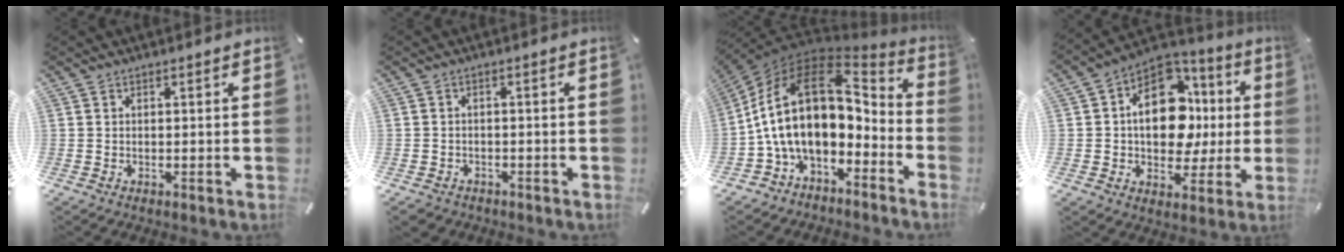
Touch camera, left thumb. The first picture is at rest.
{"total": 2.1, "force": [-1.5, 1.3, 0.5], "torque": [-0.017, 0.007, -0.036]}
{"total": 23.0, "force": [0.0, 14.2, 18.1], "torque": [-0.365, -0.007, 0.000]}
{"total": 17.8, "force": [0.9, 12.6, 12.6], "torque": [-0.198, -0.003, 0.018]}